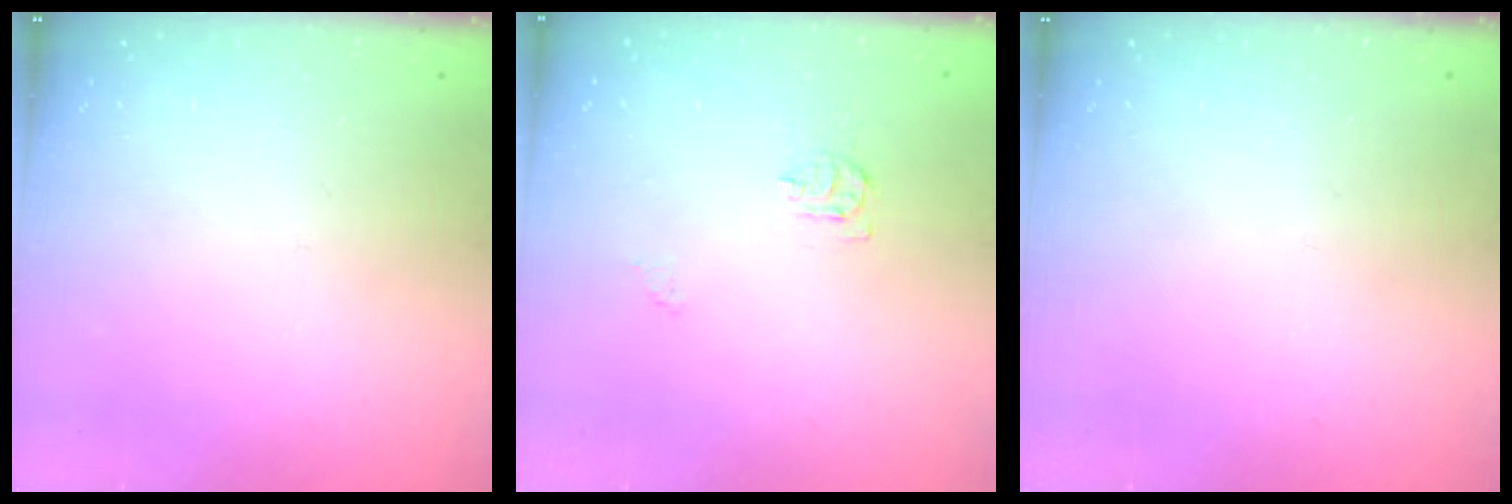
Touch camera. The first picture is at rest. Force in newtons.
{"total": 5.8, "press": 5.8, "slide": 0.6}
{"total": 0.0}